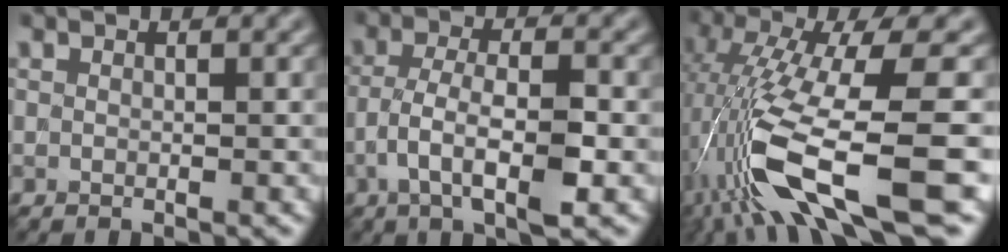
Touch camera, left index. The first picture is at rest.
{"total": 4.9, "force": [-1.8, 1.4, 4.4], "torque": [-0.094, -0.001, -0.031]}
{"total": 12.6, "force": [-4.6, 2.8, 11.4], "torque": [-0.226, -0.006, -0.069]}